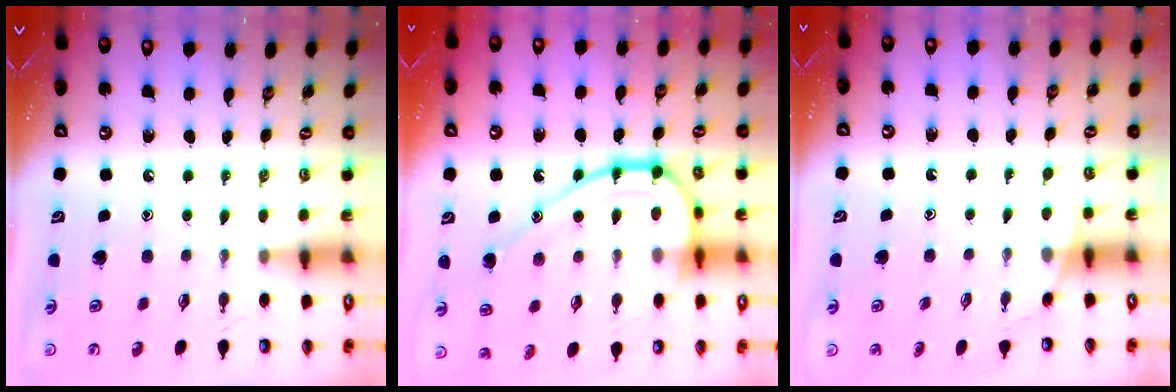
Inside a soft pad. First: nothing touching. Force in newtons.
{"total": 17.9, "press": 17.9, "slide": 1.0}
{"total": 2.9, "press": 2.9, "slide": 0.2}